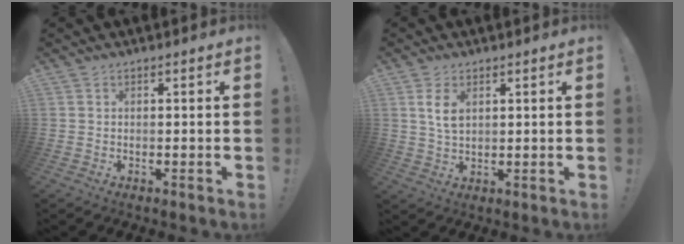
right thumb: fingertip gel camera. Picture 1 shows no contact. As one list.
[{"total": 5.3, "force": [1.9, 3.0, 4.0], "torque": [-0.066, -0.009, 0.032]}]